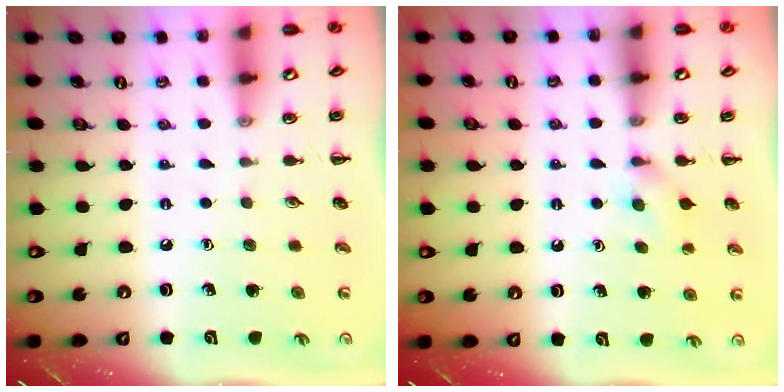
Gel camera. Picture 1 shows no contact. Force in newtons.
{"total": 5.3, "press": 5.0, "slide": 1.6}